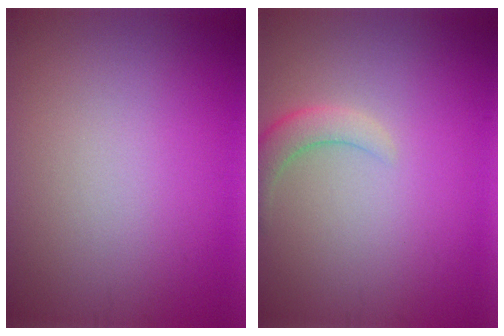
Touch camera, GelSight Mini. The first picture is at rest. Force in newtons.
{"total": 2.4, "press": 2.4, "slide": 0.2}